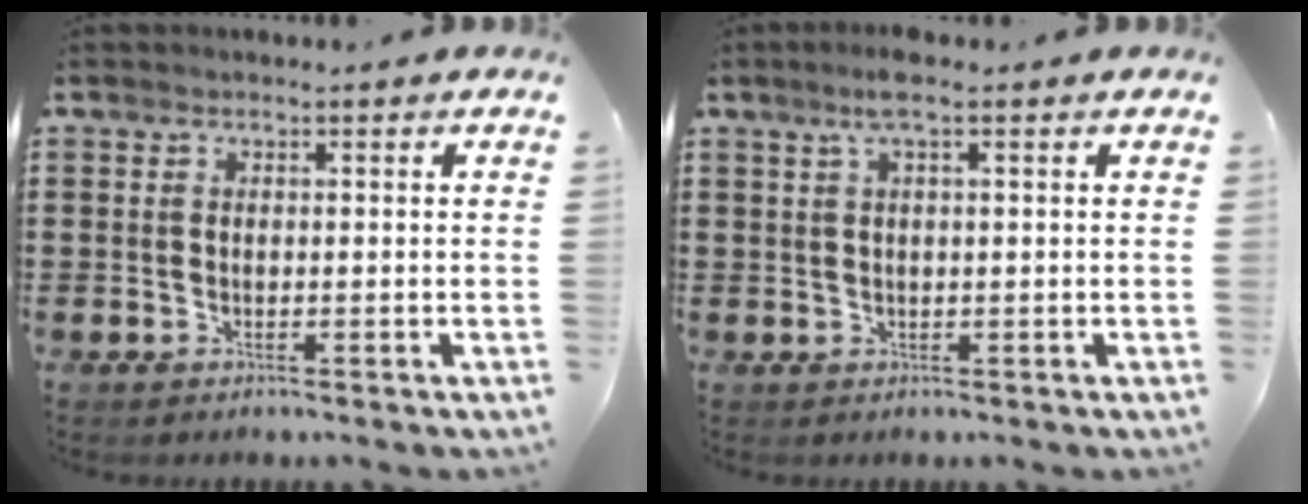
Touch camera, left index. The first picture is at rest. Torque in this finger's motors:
{"motor_torque": [0.80, -0.79, 0.15, 0.08]}